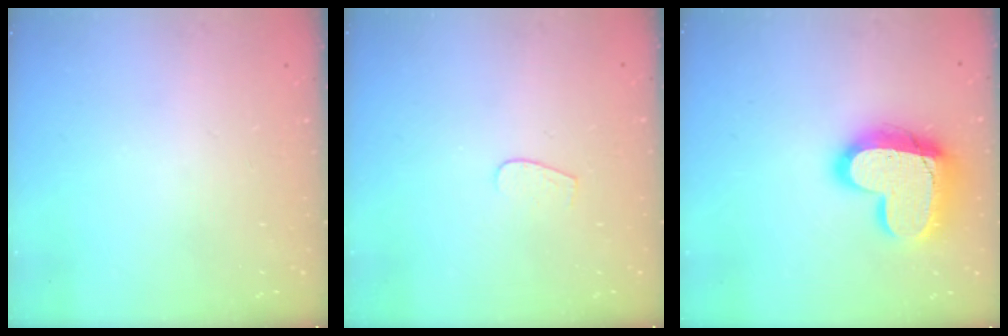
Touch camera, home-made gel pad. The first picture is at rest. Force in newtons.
{"total": 3.3, "press": 3.3, "slide": 0.2}
{"total": 19.3, "press": 19.2, "slide": 1.6}